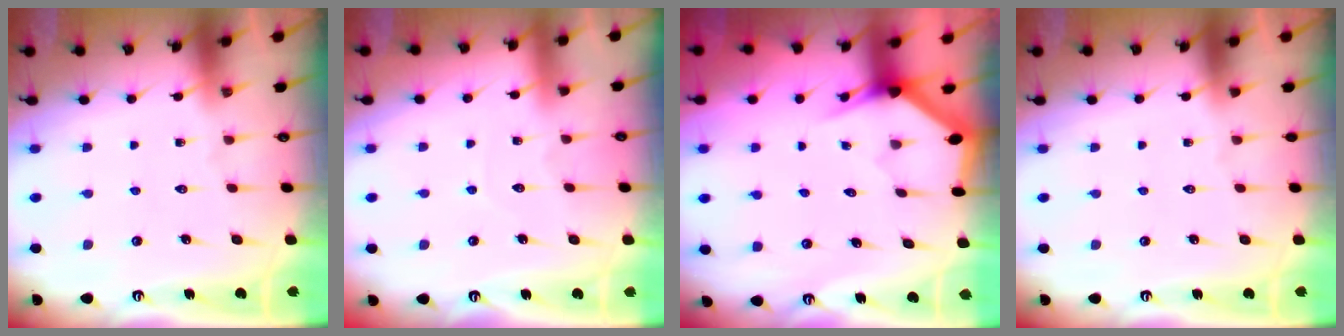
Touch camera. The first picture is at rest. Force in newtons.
{"total": 2.7, "press": 2.7, "slide": 0.2}
{"total": 3.0, "press": 3.0, "slide": 0.2}
{"total": 0.0}